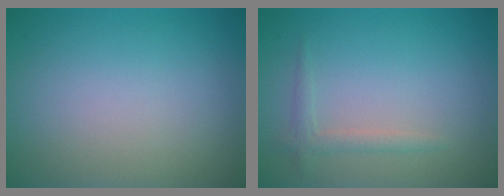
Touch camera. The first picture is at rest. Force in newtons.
{"total": 1.4, "press": 1.4, "slide": 0.1}